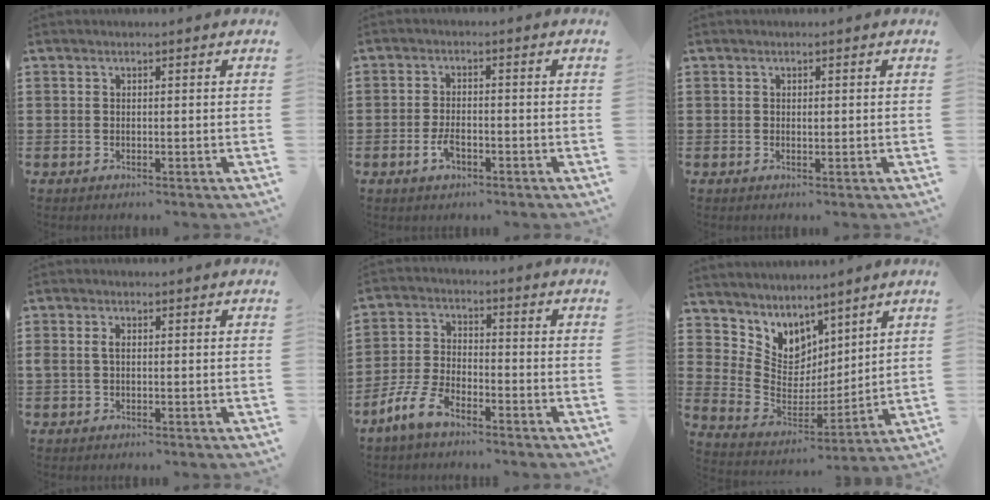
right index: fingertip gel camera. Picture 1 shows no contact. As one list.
[{"total": 3.2, "force": [-1.5, 1.5, 2.3], "torque": [-0.055, -0.003, -0.031]}, {"total": 0.5, "force": [0.1, 0.3, 0.4], "torque": [-0.008, -0.001, 0.002]}, {"total": 1.7, "force": [0.1, 1.0, 1.4], "torque": [-0.038, 0.003, -0.002]}, {"total": 6.5, "force": [-4.7, 2.4, 3.7], "torque": [-0.103, 0.000, -0.098]}, {"total": 6.4, "force": [4.7, 4.3, -0.8], "torque": [-0.039, -0.058, 0.089]}]